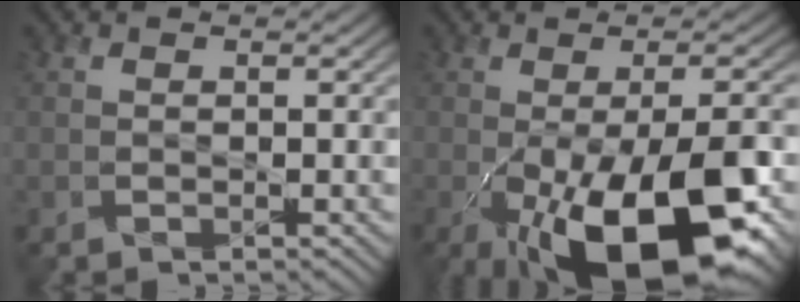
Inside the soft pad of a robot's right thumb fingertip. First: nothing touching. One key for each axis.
{"total": 18.5, "fx": -7.3, "fy": 7.1, "fz": 15.4, "tx": -0.230, "ty": -0.025, "tz": -0.101}